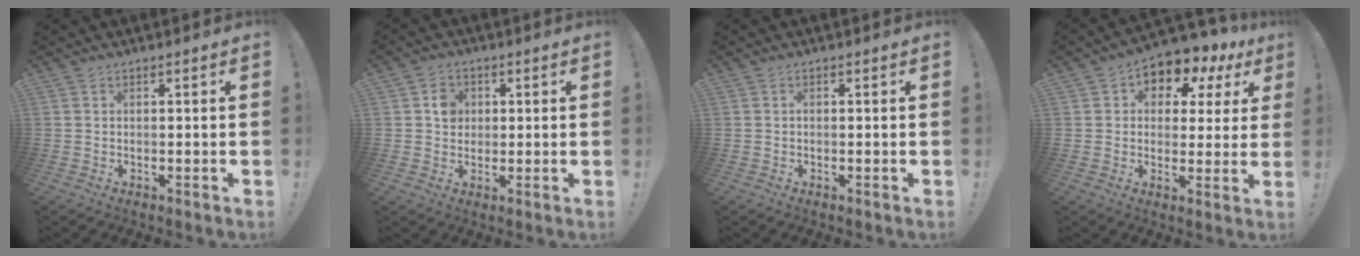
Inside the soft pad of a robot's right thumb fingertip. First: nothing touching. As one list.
[{"total": 5.1, "force": [0.9, 4.6, 2.1], "torque": [-0.011, -0.001, 0.012]}, {"total": 0.5, "force": [-0.3, 0.3, 0.3], "torque": [-0.007, 0.003, -0.006]}, {"total": 6.9, "force": [3.6, 5.0, 3.0], "torque": [-0.037, -0.034, 0.066]}]